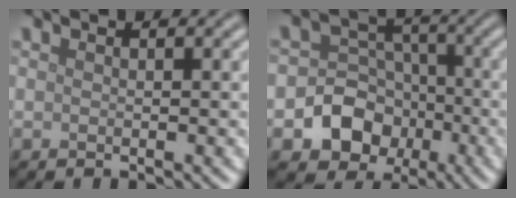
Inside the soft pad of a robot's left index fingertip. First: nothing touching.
{"total": 7.4, "force": [-2.7, 6.4, 2.4], "torque": [-0.014, 0.001, -0.073]}